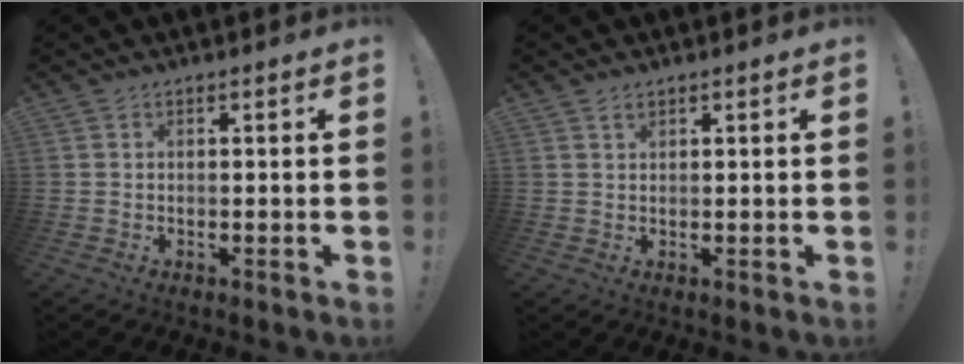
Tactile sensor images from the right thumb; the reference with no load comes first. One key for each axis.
{"total": 1.2, "fx": 0.9, "fy": 0.6, "fz": 0.6, "tx": -0.010, "ty": -0.001, "tz": 0.016}